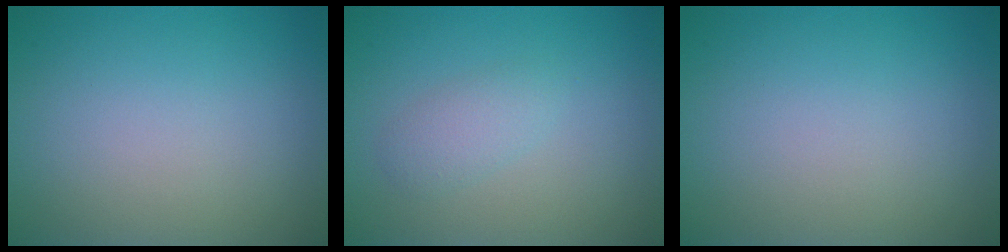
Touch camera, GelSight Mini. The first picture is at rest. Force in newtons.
{"total": 1.8, "press": 1.8, "slide": 0.2}
{"total": 0.0}